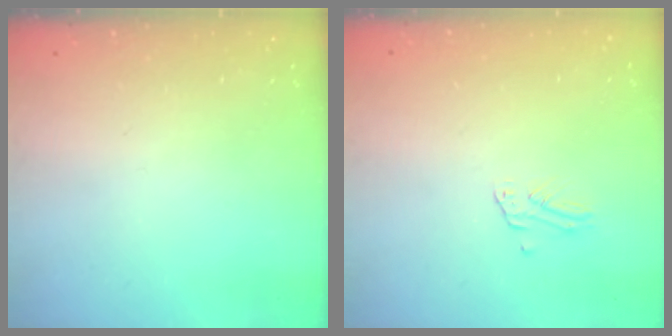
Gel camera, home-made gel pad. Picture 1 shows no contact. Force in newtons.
{"total": 1.2, "press": 1.2, "slide": 0.0}